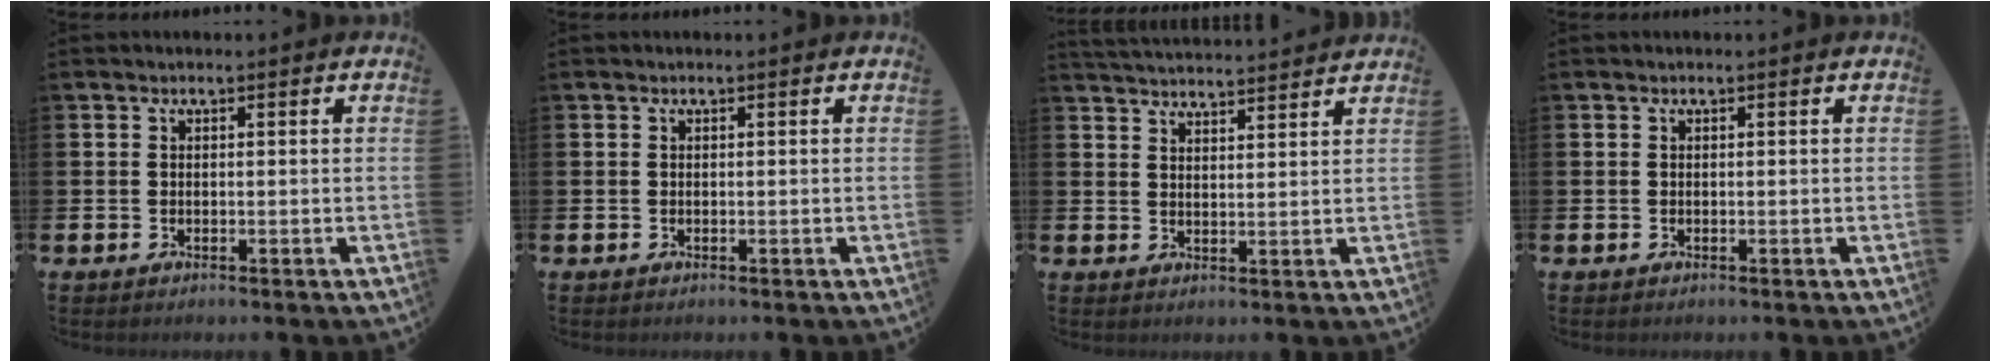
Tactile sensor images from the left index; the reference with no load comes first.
{"total": 0.0}
{"total": 4.0, "force": [4.0, -0.2, 0.1], "torque": [-0.010, -0.027, 0.072]}
{"total": 0.0}